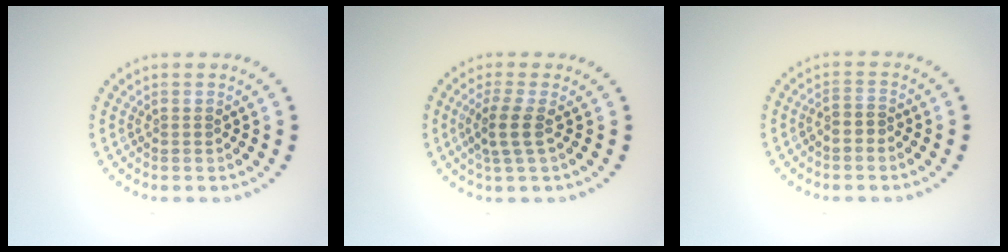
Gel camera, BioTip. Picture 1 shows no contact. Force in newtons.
{"total": 2.4, "press": 1.9, "slide": 1.4}
{"total": 1.7, "press": 1.4, "slide": 1.0}